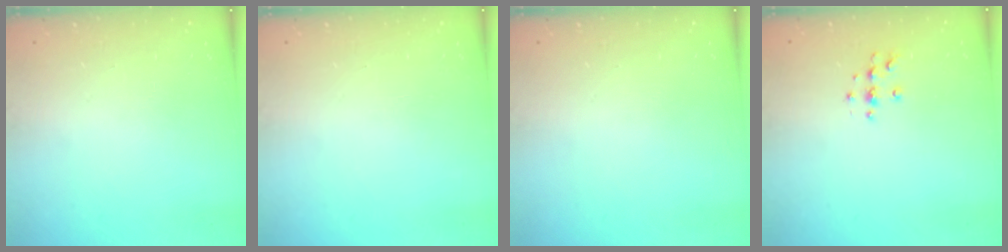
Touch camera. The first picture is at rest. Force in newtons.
{"total": 0.0}
{"total": 0.0}
{"total": 4.9, "press": 4.8, "slide": 0.6}